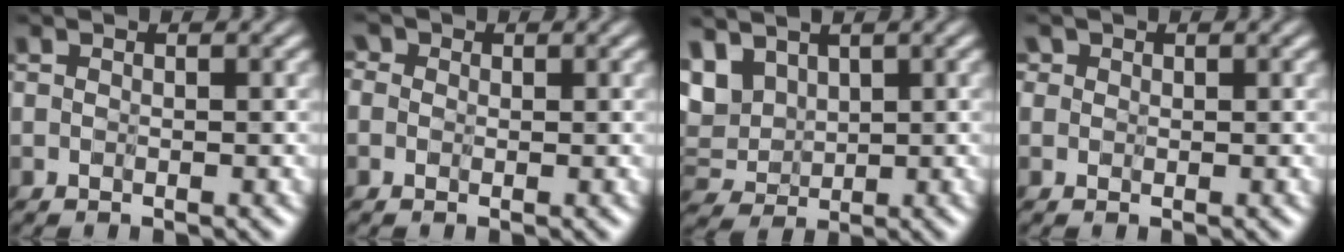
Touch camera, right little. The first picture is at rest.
{"total": 1.8, "force": [0.5, 1.5, 0.7], "torque": [-0.034, 0.008, -0.008]}
{"total": 2.8, "force": [1.9, 1.5, 1.5], "torque": [-0.057, -0.005, 0.037]}
{"total": 2.2, "force": [1.3, 1.6, 0.7], "torque": [-0.029, 0.014, 0.000]}